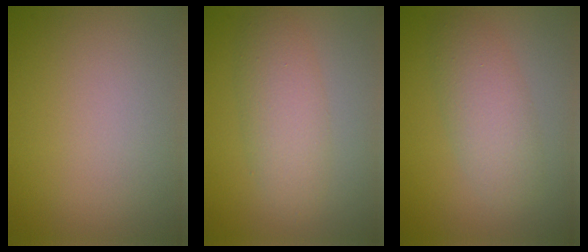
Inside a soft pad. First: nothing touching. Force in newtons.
{"total": 3.5, "press": 3.5, "slide": 0.1}
{"total": 3.4, "press": 3.4, "slide": 0.1}